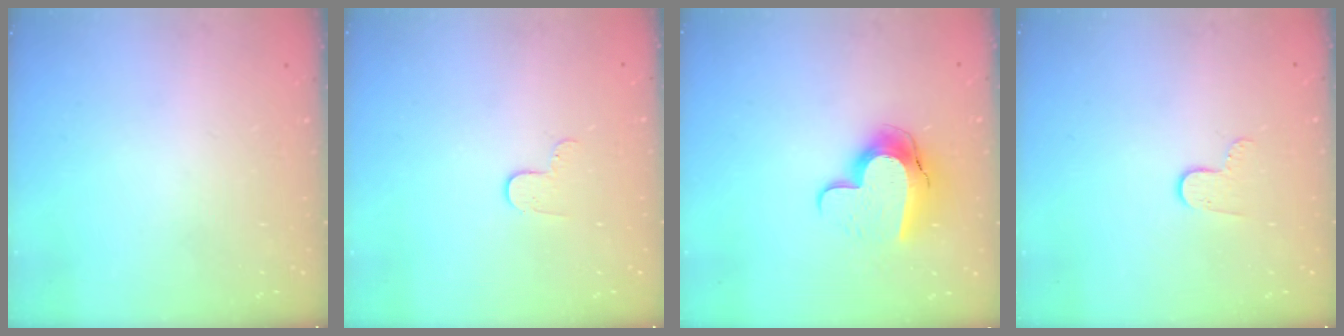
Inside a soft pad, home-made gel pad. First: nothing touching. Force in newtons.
{"total": 4.7, "press": 4.6, "slide": 0.5}
{"total": 12.0, "press": 12.0, "slide": 0.9}
{"total": 5.7, "press": 5.7, "slide": 0.5}